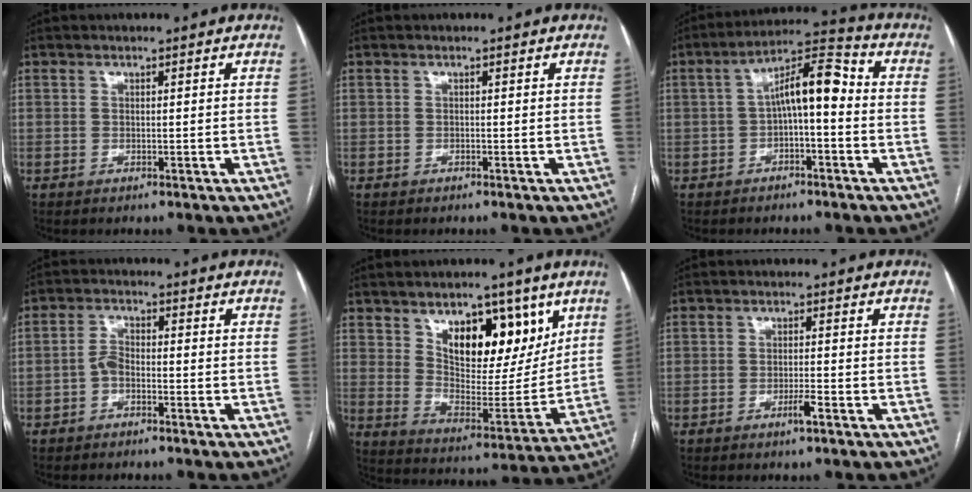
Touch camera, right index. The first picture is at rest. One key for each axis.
{"total": 0.0}
{"total": 8.7, "fx": -0.3, "fy": 2.5, "fz": 8.4, "tx": -0.140, "ty": 0.040, "tz": -0.008}
{"total": 2.6, "fx": -1.1, "fy": 1.2, "fz": 1.9, "tx": -0.036, "ty": 0.007, "tz": -0.024}
{"total": 14.8, "fx": 7.8, "fy": 6.5, "fz": 10.7, "tx": -0.146, "ty": -0.003, "tz": 0.137}
{"total": 2.1, "fx": -1.2, "fy": 0.0, "fz": 1.8, "tx": -0.031, "ty": -0.002, "tz": -0.021}